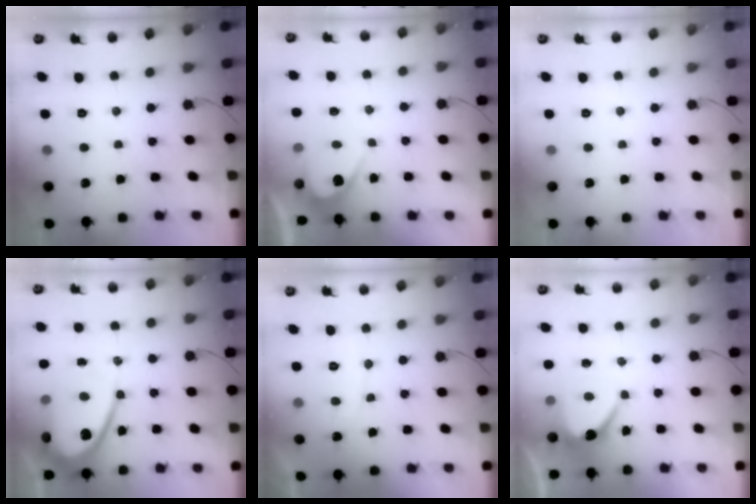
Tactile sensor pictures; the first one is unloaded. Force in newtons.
{"total": 4.6, "press": 4.6, "slide": 0.3}
{"total": 0.0}
{"total": 14.1, "press": 14.0, "slide": 1.1}
{"total": 4.1, "press": 4.1, "slide": 0.2}
{"total": 6.8, "press": 6.8, "slide": 0.7}